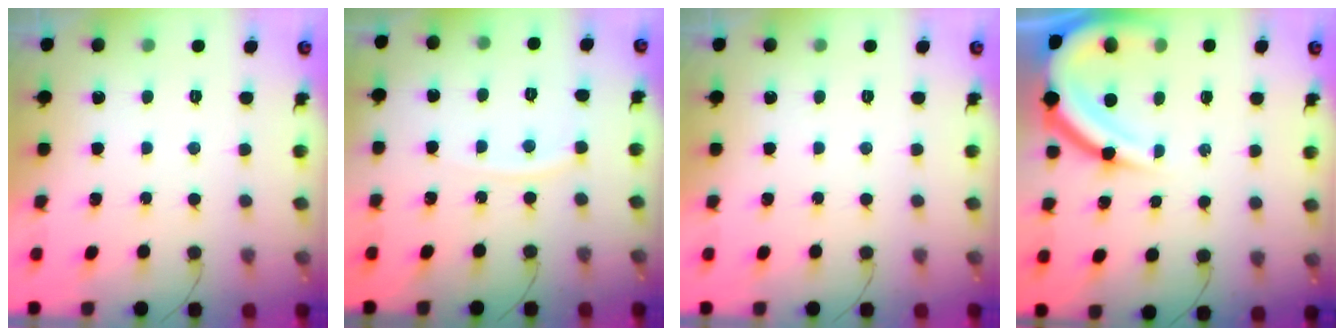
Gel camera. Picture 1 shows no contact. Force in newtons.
{"total": 5.0, "press": 4.9, "slide": 0.6}
{"total": 0.0}
{"total": 15.9, "press": 15.8, "slide": 1.5}